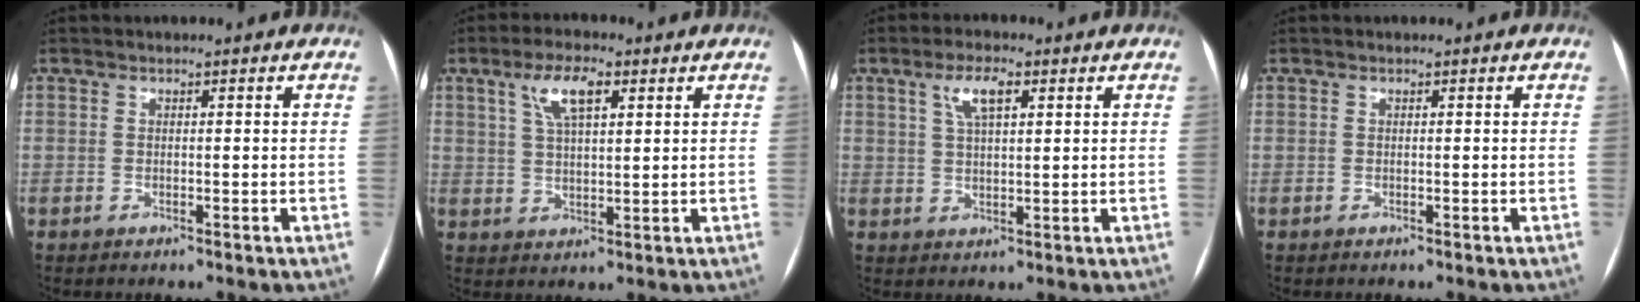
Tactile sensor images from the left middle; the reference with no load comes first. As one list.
[{"total": 6.7, "force": [3.2, 2.0, 5.5], "torque": [-0.109, 0.014, 0.061]}, {"total": 5.2, "force": [2.4, 1.5, 4.3], "torque": [-0.088, 0.011, 0.047]}, {"total": 0.0}]